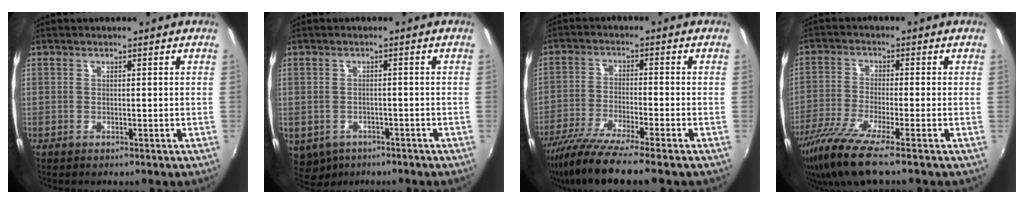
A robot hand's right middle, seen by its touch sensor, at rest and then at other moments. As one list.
[{"total": 7.3, "force": [-4.0, 5.2, 3.2], "torque": [-0.077, -0.027, -0.050]}, {"total": 10.9, "force": [-8.9, -0.1, 6.3], "torque": [-0.139, -0.036, -0.160]}, {"total": 9.8, "force": [-7.1, 0.3, 6.7], "torque": [-0.153, -0.035, -0.136]}]